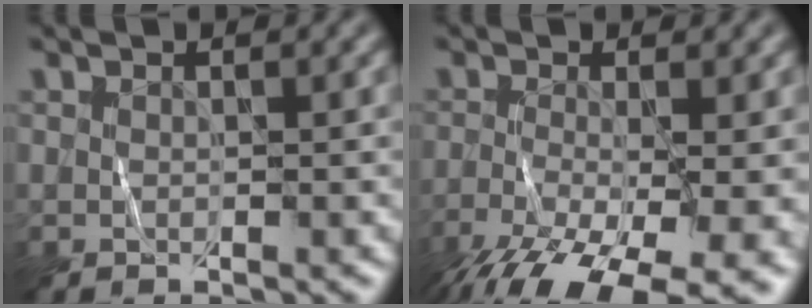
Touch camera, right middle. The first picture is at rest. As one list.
[{"total": 11.4, "force": [-6.6, 4.1, 8.4], "torque": [-0.157, -0.043, -0.099]}]